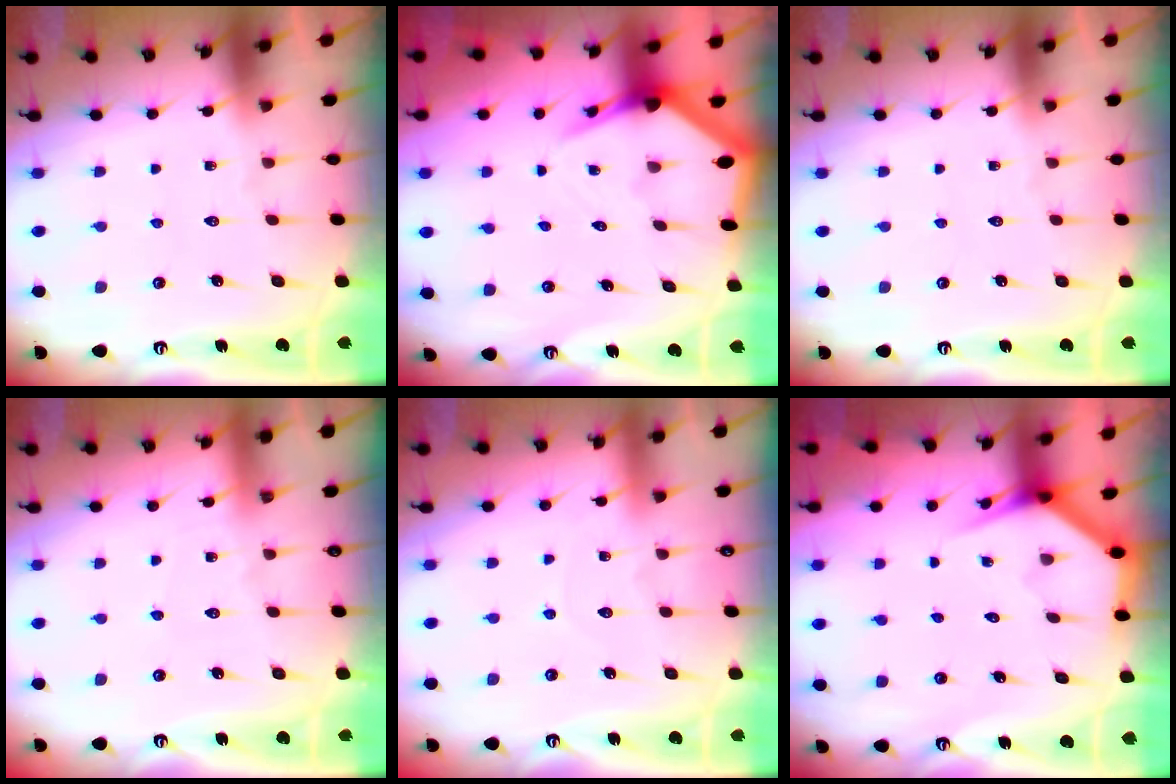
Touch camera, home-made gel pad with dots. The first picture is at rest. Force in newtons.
{"total": 4.5, "press": 4.5, "slide": 0.5}
{"total": 0.0}
{"total": 3.4, "press": 3.4, "slide": 0.4}
{"total": 3.3, "press": 3.3, "slide": 0.3}
{"total": 3.4, "press": 3.4, "slide": 0.3}